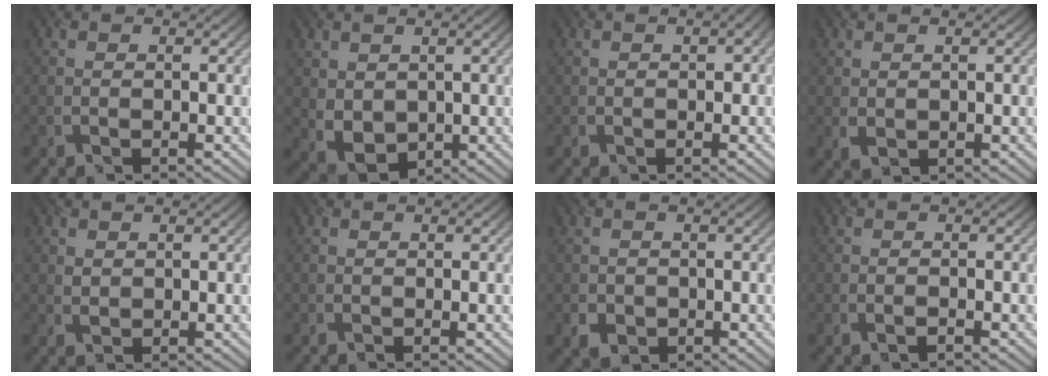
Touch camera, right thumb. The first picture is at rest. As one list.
[{"total": 4.5, "force": [1.0, 3.4, 2.7], "torque": [-0.078, -0.013, 0.026]}, {"total": 1.5, "force": [0.2, 0.9, 1.2], "torque": [-0.018, 0.002, 0.006]}, {"total": 1.4, "force": [0.5, 1.0, 0.8], "torque": [-0.022, -0.003, 0.016]}, {"total": 1.1, "force": [0.6, 0.8, 0.5], "torque": [-0.014, -0.002, 0.015]}, {"total": 0.0}, {"total": 2.1, "force": [-0.5, 1.9, 0.7], "torque": [-0.018, -0.011, -0.008]}, {"total": 0.9, "force": [-0.5, 0.3, 0.7], "torque": [-0.015, 0.000, -0.009]}]